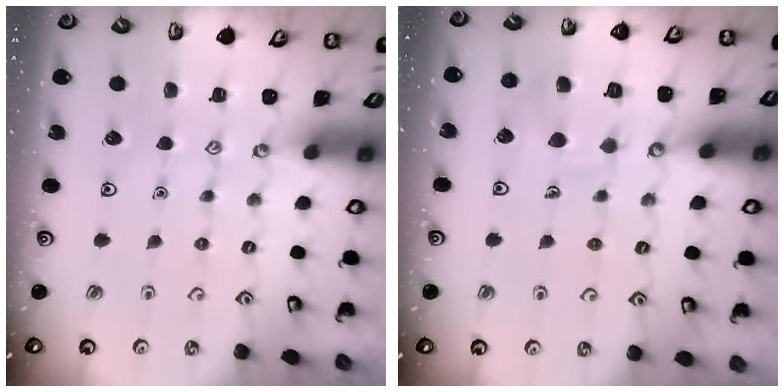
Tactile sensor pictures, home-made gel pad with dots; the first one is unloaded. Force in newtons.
{"total": 9.3, "press": 9.3, "slide": 0.8}